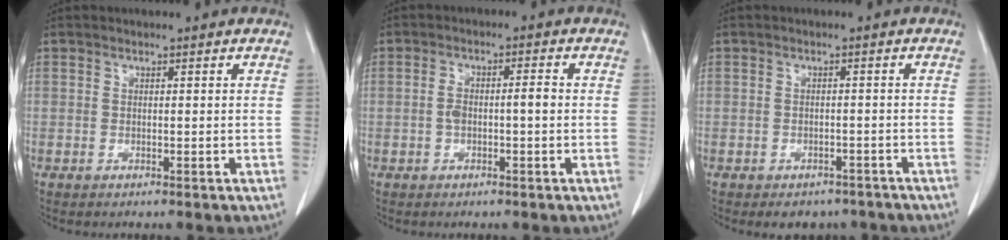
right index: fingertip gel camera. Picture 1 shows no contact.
{"total": 4.0, "force": [-0.3, 1.2, 3.8], "torque": [-0.078, 0.014, -0.004]}
{"total": 4.5, "force": [-3.5, 2.8, 0.7], "torque": [0.006, 0.013, -0.044]}